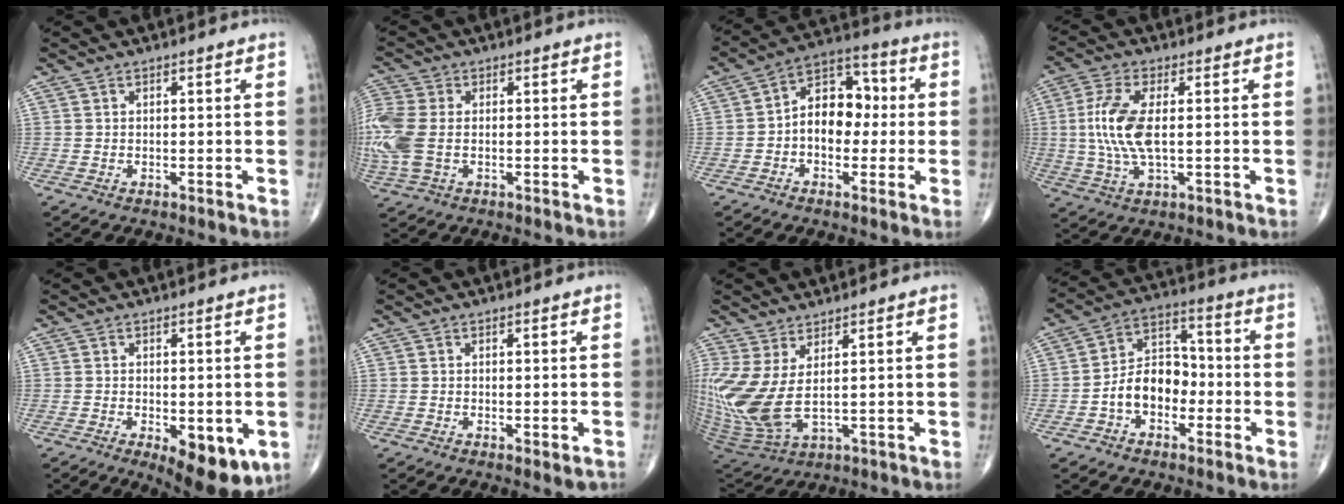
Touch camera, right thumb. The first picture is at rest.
{"total": 10.7, "force": [-0.7, 6.7, 8.2], "torque": [-0.236, 0.007, -0.011]}
{"total": 11.0, "force": [-0.5, 7.7, 7.9], "torque": [-0.091, 0.040, -0.021]}
{"total": 10.6, "force": [0.5, 4.3, 9.6], "torque": [-0.224, 0.001, 0.011]}
{"total": 11.2, "force": [-4.2, 5.0, 9.1], "torque": [-0.112, -0.009, -0.050]}
{"total": 2.0, "force": [-0.8, 0.7, 1.7], "torque": [-0.019, -0.003, -0.008]}
{"total": 12.8, "force": [2.0, 5.3, 11.5], "torque": [-0.284, -0.024, 0.061]}
{"total": 10.5, "force": [-2.9, 7.3, 6.9], "torque": [-0.091, 0.044, -0.063]}